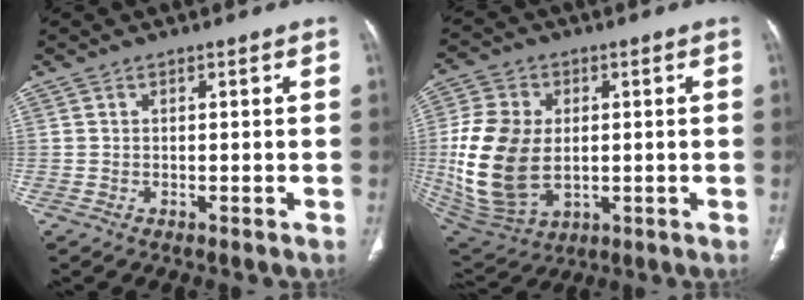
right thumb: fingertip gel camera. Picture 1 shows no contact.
{"total": 18.6, "force": [-0.1, 12.5, 13.8], "torque": [-0.278, -0.013, 0.016]}